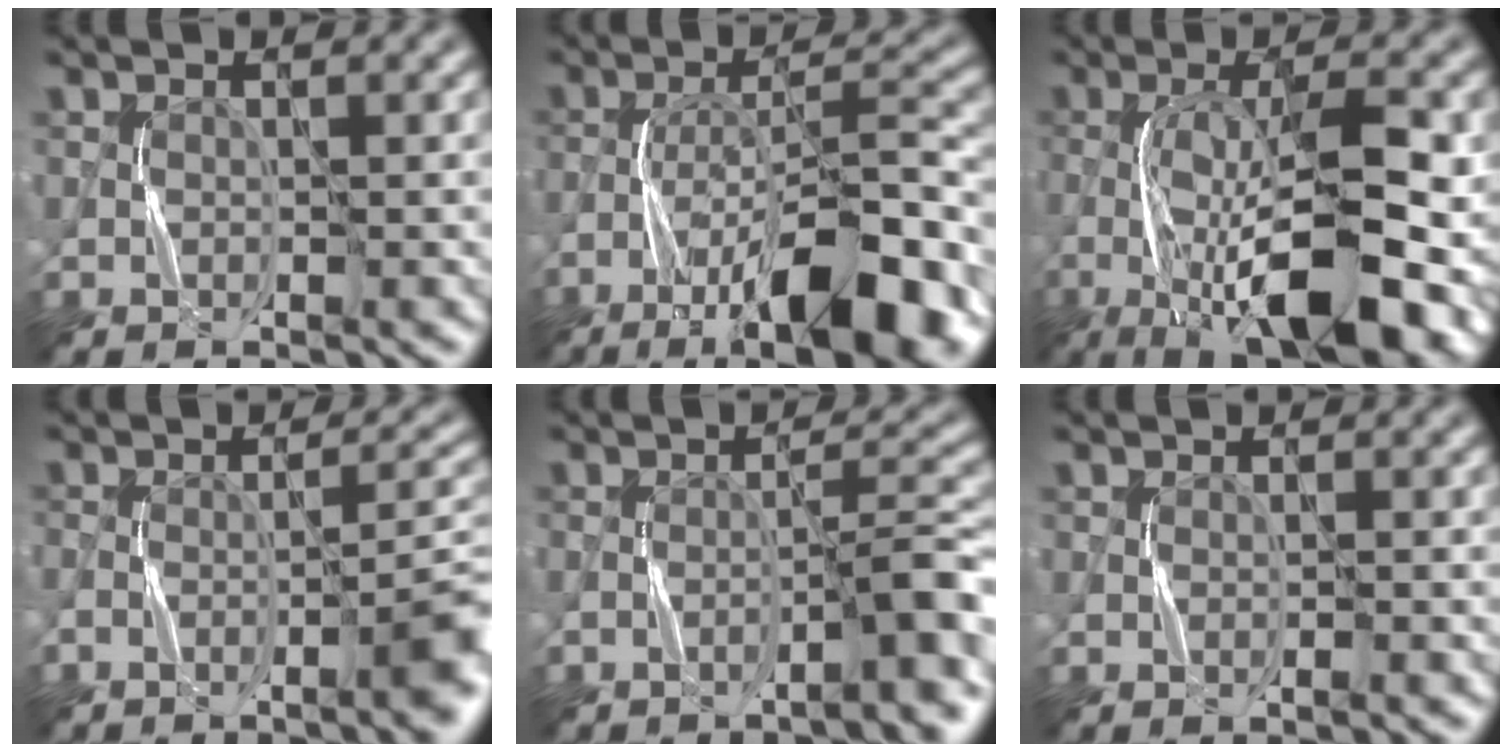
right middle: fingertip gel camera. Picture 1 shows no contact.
{"total": 11.7, "force": [-6.8, 3.1, 9.0], "torque": [-0.144, 0.014, -0.109]}
{"total": 12.8, "force": [-4.6, 4.2, 11.1], "torque": [-0.193, -0.003, -0.071]}
{"total": 4.8, "force": [-2.8, 1.0, 3.8], "torque": [-0.045, 0.008, -0.052]}
{"total": 4.4, "force": [-2.6, 0.4, 3.4], "torque": [-0.043, 0.019, -0.045]}
{"total": 0.8, "force": [-0.4, 0.1, 0.7], "torque": [-0.011, 0.001, -0.006]}